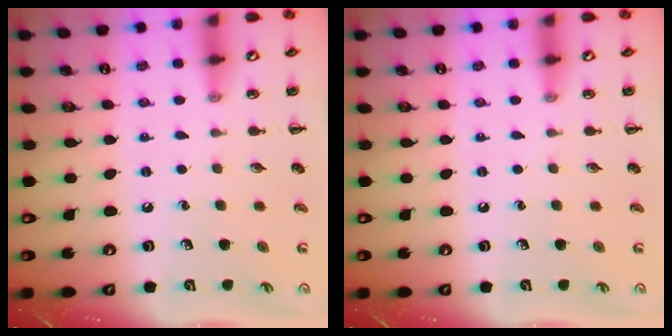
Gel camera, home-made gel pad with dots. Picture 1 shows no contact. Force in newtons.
{"total": 0.0}